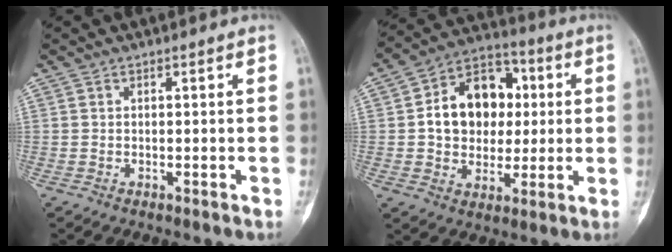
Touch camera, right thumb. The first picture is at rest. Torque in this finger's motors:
{"motor_torque": [1.28, 2.28, 0.66, -0.43, 0.06]}